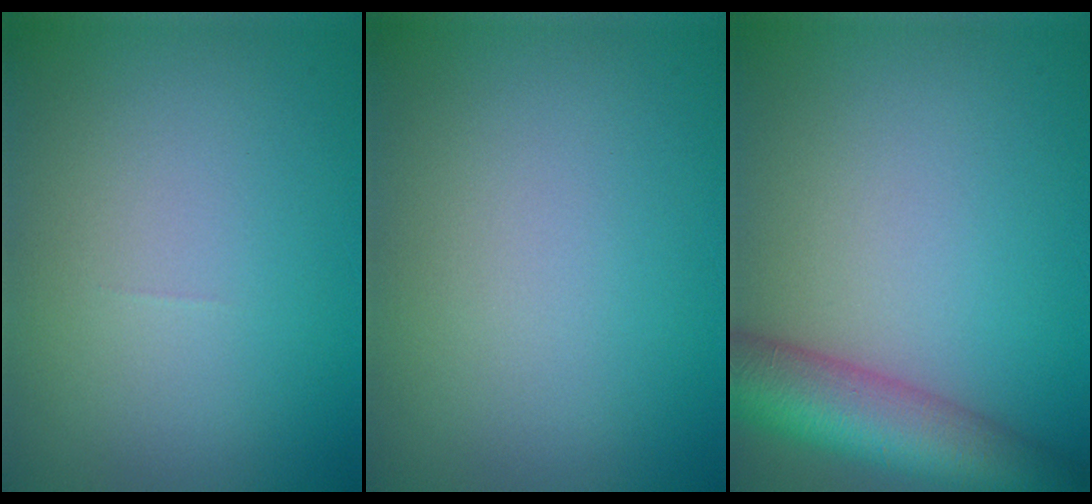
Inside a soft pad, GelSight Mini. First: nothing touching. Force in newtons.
{"total": 0.0}
{"total": 8.2, "press": 8.2, "slide": 0.3}